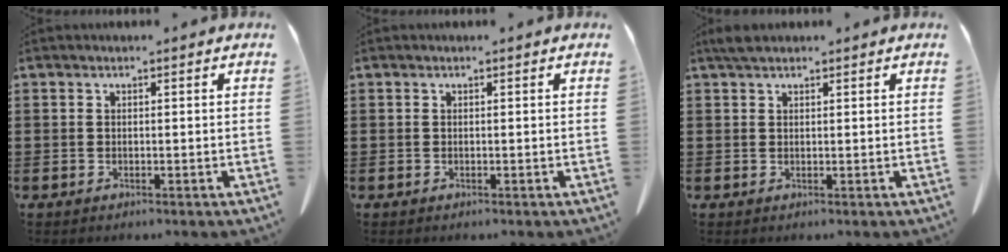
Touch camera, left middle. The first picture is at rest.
{"total": 0.0}
{"total": 1.9, "force": [1.4, 0.6, 1.1], "torque": [-0.026, 0.004, 0.027]}